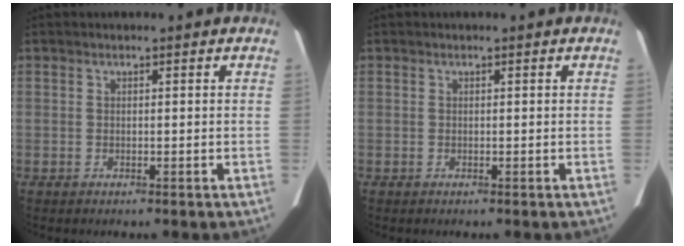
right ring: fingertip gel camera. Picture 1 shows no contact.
{"total": 0.0}